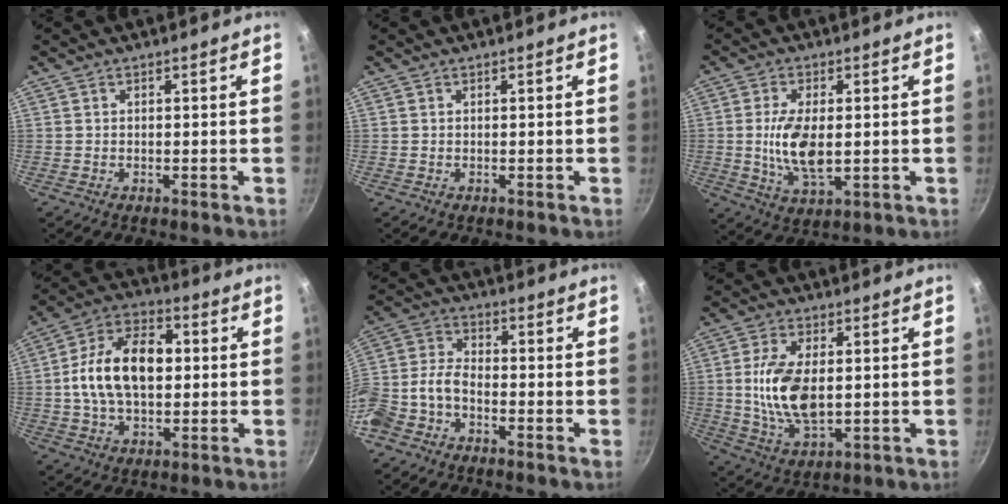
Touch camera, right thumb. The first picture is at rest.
{"total": 0.0}
{"total": 9.8, "force": [-0.2, 4.7, 8.6], "torque": [-0.169, -0.009, -0.002]}
{"total": 16.3, "force": [0.8, 10.3, 12.7], "torque": [-0.194, 0.027, 0.001]}
{"total": 9.8, "force": [-4.4, 5.9, 6.4], "torque": [-0.150, 0.043, -0.105]}
{"total": 12.3, "force": [0.5, 6.5, 10.5], "torque": [-0.200, -0.004, 0.014]}